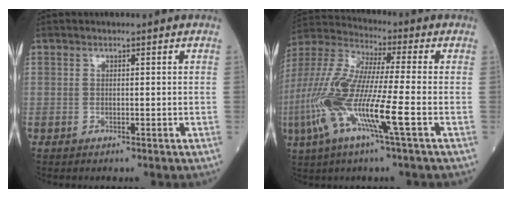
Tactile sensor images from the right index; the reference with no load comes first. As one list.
[{"total": 16.2, "force": [-4.8, 0.9, 15.4], "torque": [-0.341, -0.016, -0.103]}]